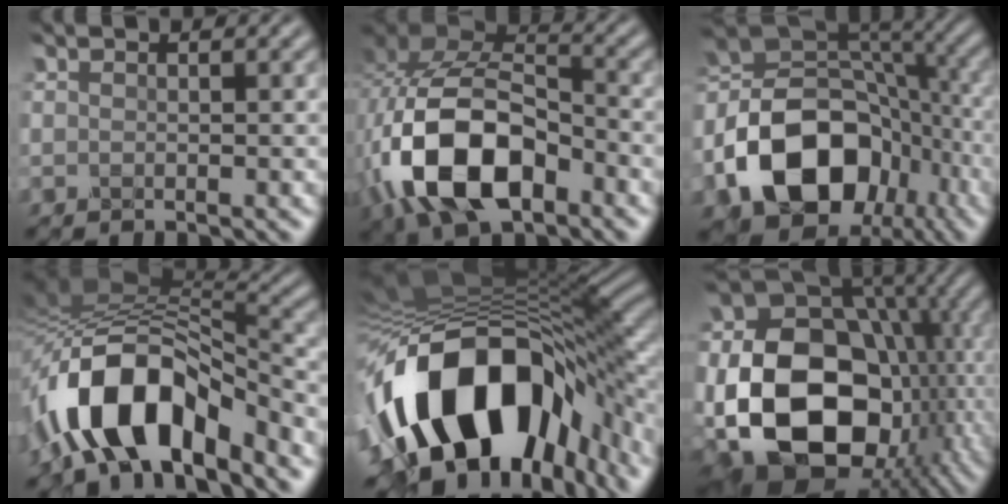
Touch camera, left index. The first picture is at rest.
{"total": 12.4, "force": [-4.7, 7.0, 9.1], "torque": [-0.203, -0.003, -0.094]}
{"total": 14.5, "force": [-5.8, 10.2, 8.5], "torque": [-0.161, -0.010, -0.103]}
{"total": 11.7, "force": [-5.7, 5.3, 8.6], "torque": [-0.150, 0.014, -0.107]}
{"total": 17.5, "force": [-5.5, 10.1, 13.2], "torque": [-0.245, -0.023, -0.079]}
{"total": 21.3, "force": [-3.1, 16.0, 13.6], "torque": [-0.283, -0.002, -0.046]}